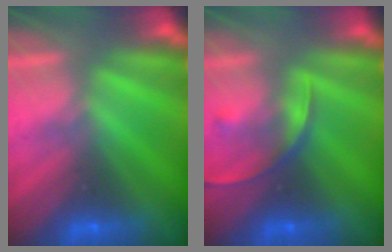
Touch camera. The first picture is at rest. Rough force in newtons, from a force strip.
{"total": 2.4}